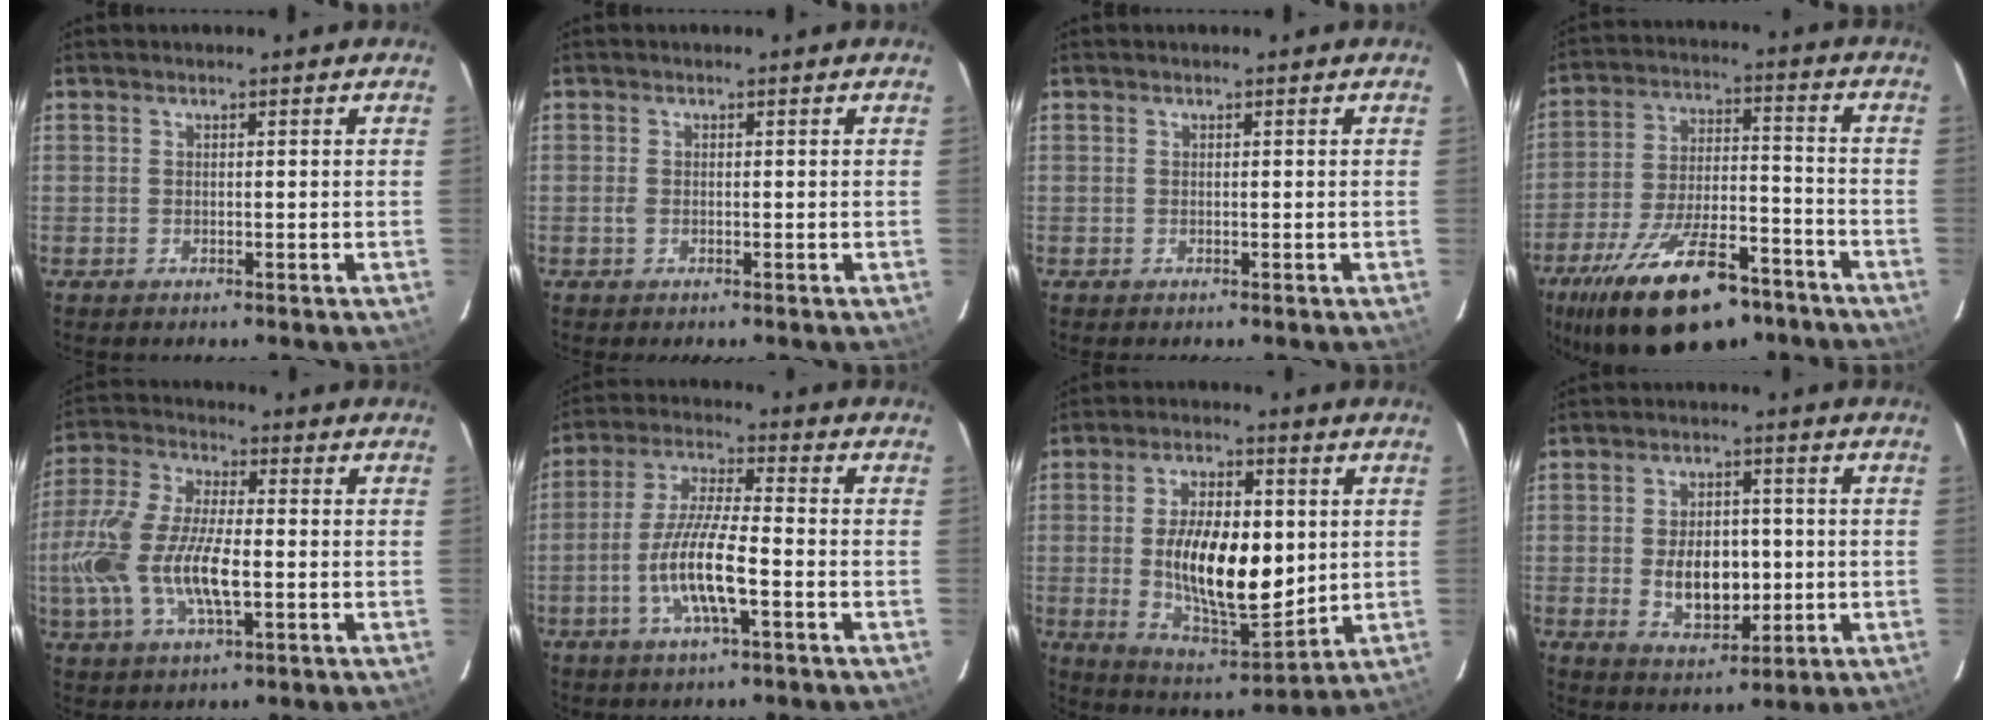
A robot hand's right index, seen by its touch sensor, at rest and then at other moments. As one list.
[{"total": 0.9, "force": [-0.2, 0.6, 0.6], "torque": [-0.013, 0.000, -0.005]}, {"total": 0.0}, {"total": 23.5, "force": [-16.1, 9.5, 14.3], "torque": [-0.265, -0.018, -0.243]}, {"total": 16.7, "force": [-2.9, 6.5, 15.2], "torque": [-0.318, -0.006, -0.056]}, {"total": 11.5, "force": [-3.9, 2.0, 10.7], "torque": [-0.217, -0.004, -0.073]}, {"total": 17.3, "force": [0.6, 7.8, 15.5], "torque": [-0.273, -0.010, 0.021]}, {"total": 9.6, "force": [-0.9, 5.8, 7.6], "torque": [-0.140, 0.001, -0.003]}]